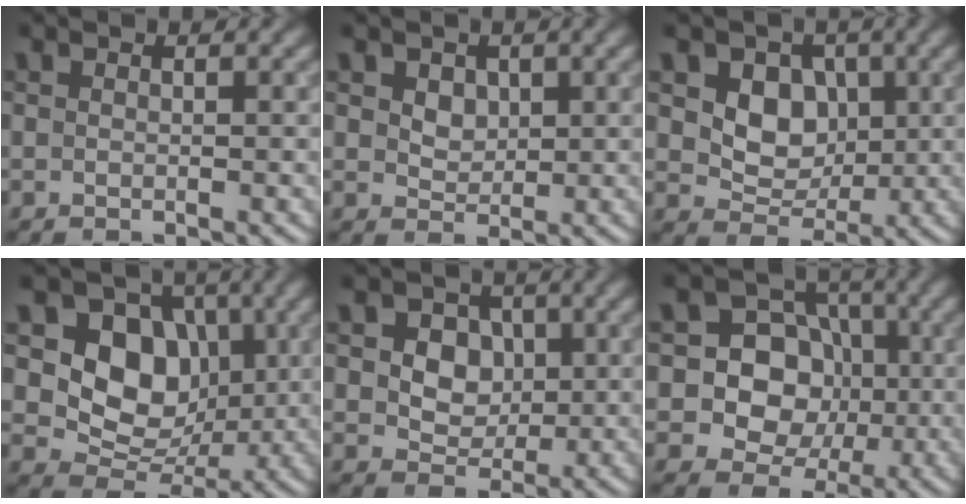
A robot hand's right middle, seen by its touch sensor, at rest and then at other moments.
{"total": 2.6, "force": [1.2, 1.9, 1.4], "torque": [-0.032, 0.005, 0.022]}
{"total": 5.0, "force": [1.0, 4.0, 2.9], "torque": [-0.053, -0.010, 0.010]}
{"total": 8.0, "force": [1.5, 6.4, 4.7], "torque": [-0.076, -0.010, 0.015]}
{"total": 5.5, "force": [1.4, 4.4, 2.9], "torque": [-0.048, 0.008, 0.016]}
{"total": 9.4, "force": [-0.3, 8.6, 3.8], "torque": [-0.068, 0.031, -0.028]}